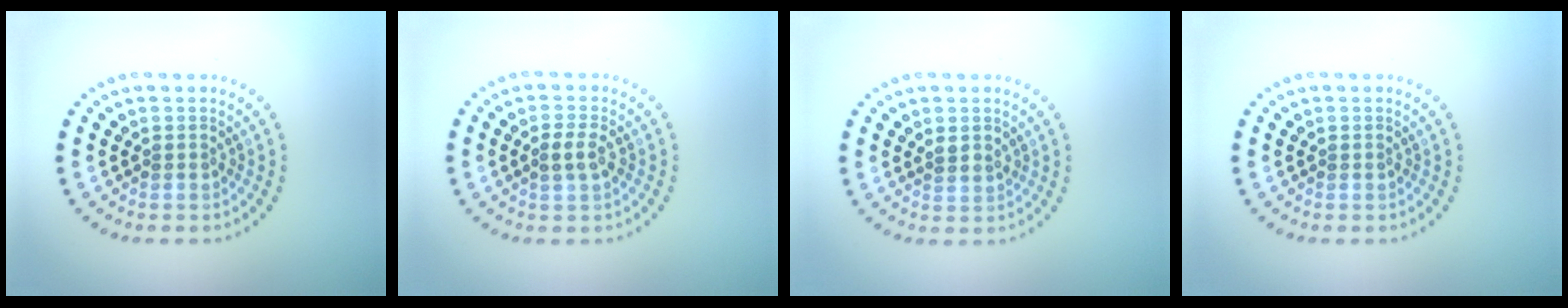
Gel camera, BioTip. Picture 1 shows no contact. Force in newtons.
{"total": 1.7, "press": 1.7, "slide": 0.3}
{"total": 0.9, "press": 0.7, "slide": 0.6}
{"total": 0.0}